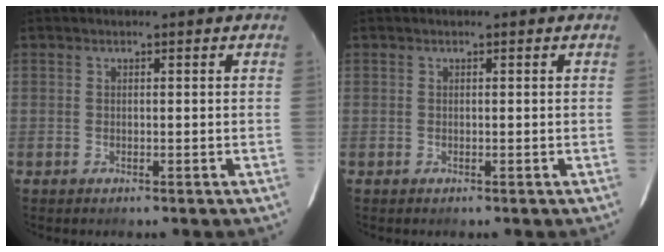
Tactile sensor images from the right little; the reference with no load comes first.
{"total": 0.0}